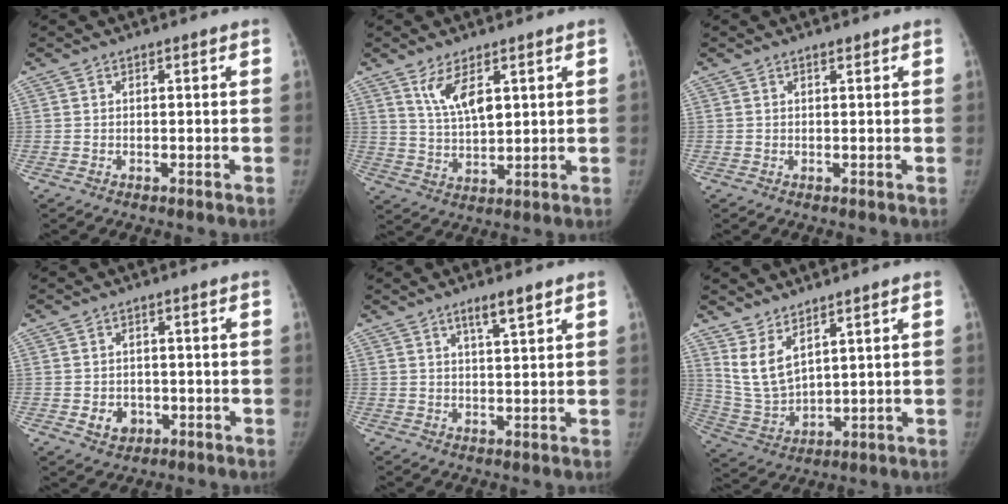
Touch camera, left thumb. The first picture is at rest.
{"total": 7.1, "force": [3.7, 2.9, 5.4], "torque": [-0.091, -0.022, 0.079]}
{"total": 0.7, "force": [0.6, 0.3, 0.3], "torque": [-0.005, -0.003, 0.010]}
{"total": 4.0, "force": [-1.2, 3.4, 1.8], "torque": [-0.011, 0.008, -0.008]}
{"total": 4.3, "force": [2.7, 0.5, 3.2], "torque": [-0.055, -0.016, 0.050]}
{"total": 8.1, "force": [5.1, 3.1, 5.5], "torque": [-0.101, -0.037, 0.122]}